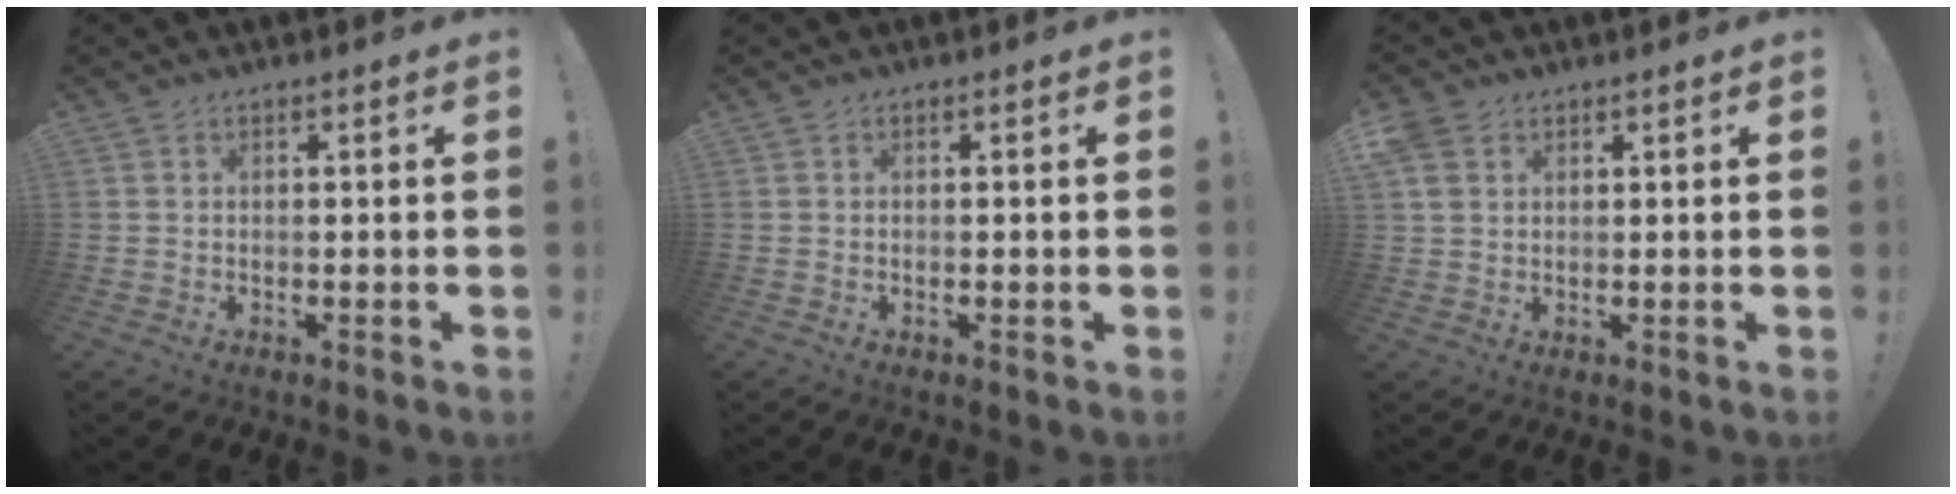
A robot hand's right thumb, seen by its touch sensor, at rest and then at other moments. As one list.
[{"total": 0.0}, {"total": 4.5, "force": [2.4, 3.3, 1.9], "torque": [-0.036, -0.001, 0.049]}]